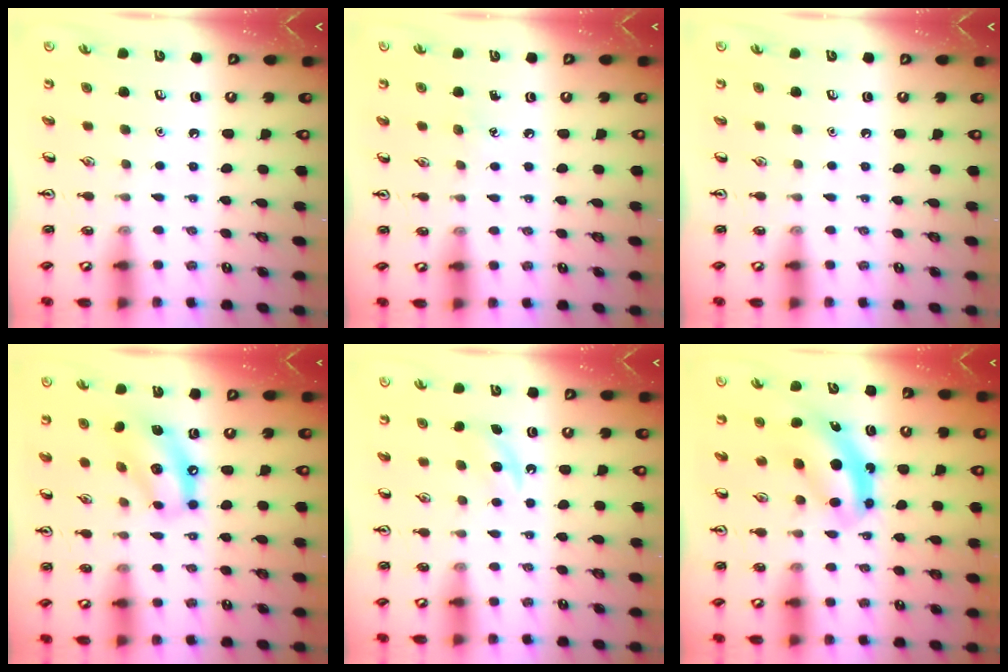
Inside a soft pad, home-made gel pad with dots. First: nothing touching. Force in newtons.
{"total": 3.0, "press": 2.8, "slide": 1.1}
{"total": 0.0}
{"total": 11.7, "press": 11.2, "slide": 3.5}
{"total": 5.6, "press": 5.3, "slide": 1.9}
{"total": 5.7, "press": 5.6, "slide": 1.3}